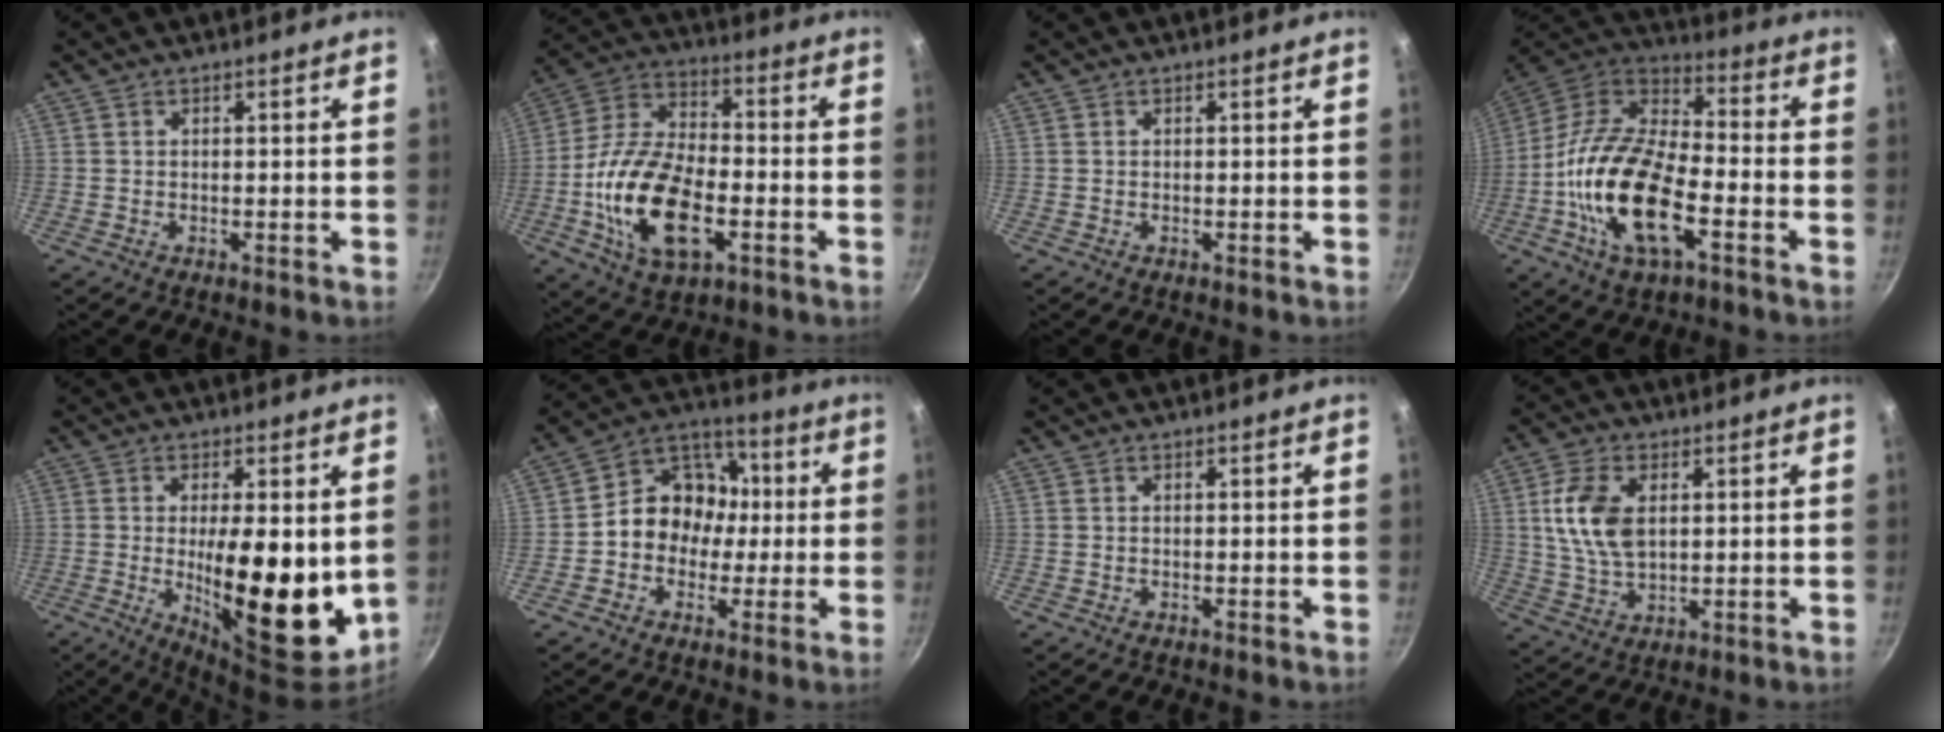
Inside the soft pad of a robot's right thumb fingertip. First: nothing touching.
{"total": 19.9, "force": [-5.2, 10.6, 15.9], "torque": [-0.296, 0.027, -0.102]}
{"total": 0.0}
{"total": 21.8, "force": [-6.4, 10.5, 18.0], "torque": [-0.334, 0.031, -0.137]}
{"total": 16.8, "force": [-0.1, 5.9, 15.8], "torque": [-0.216, -0.027, 0.004]}
{"total": 12.5, "force": [-0.7, 10.8, 6.2], "torque": [-0.046, 0.038, -0.034]}
{"total": 0.0}
{"total": 10.7, "force": [2.3, 6.4, 8.2], "torque": [-0.151, -0.008, 0.046]}